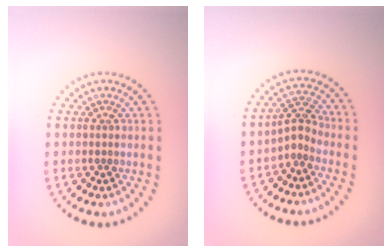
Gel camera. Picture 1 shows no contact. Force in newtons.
{"total": 2.1, "press": 1.6, "slide": 1.5}